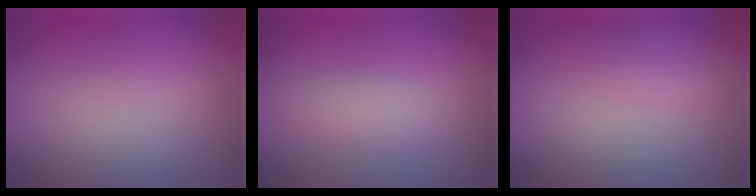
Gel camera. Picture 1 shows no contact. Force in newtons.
{"total": 2.3, "press": 2.3, "slide": 0.1}
{"total": 1.3, "press": 1.3, "slide": 0.1}